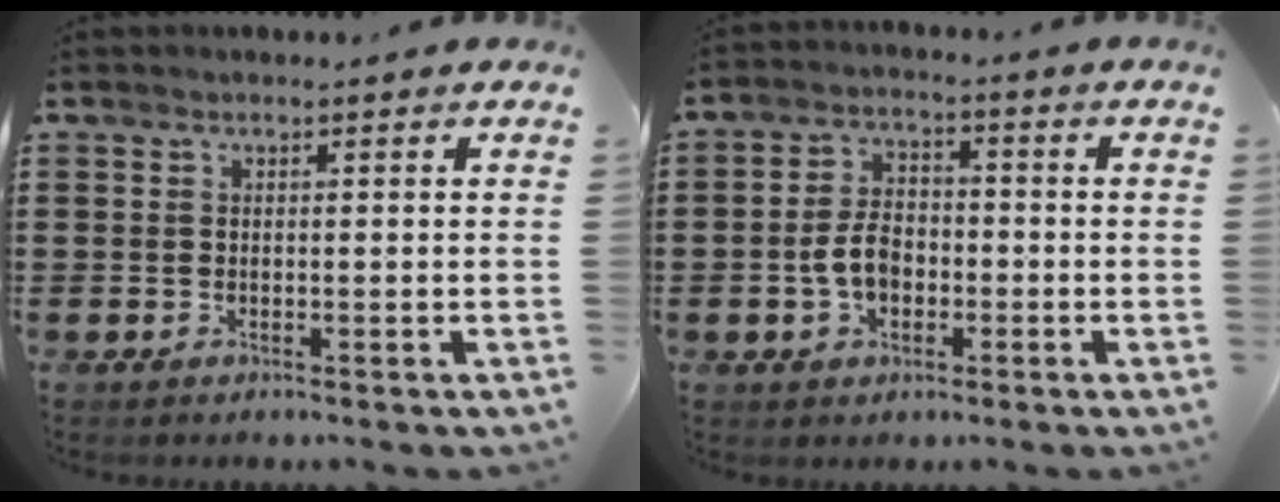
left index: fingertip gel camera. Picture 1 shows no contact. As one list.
[{"total": 5.6, "force": [-1.4, 3.6, 4.1], "torque": [-0.095, 0.004, -0.032]}]